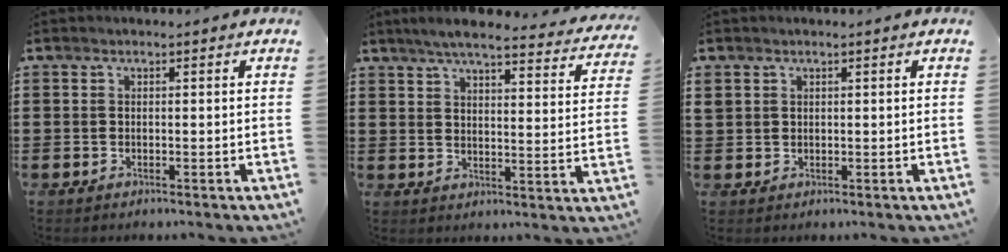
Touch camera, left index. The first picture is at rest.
{"total": 5.7, "force": [5.1, 0.2, 2.6], "torque": [-0.069, -0.026, 0.087]}
{"total": 1.2, "force": [0.7, 0.9, 0.3], "torque": [-0.009, 0.004, 0.014]}